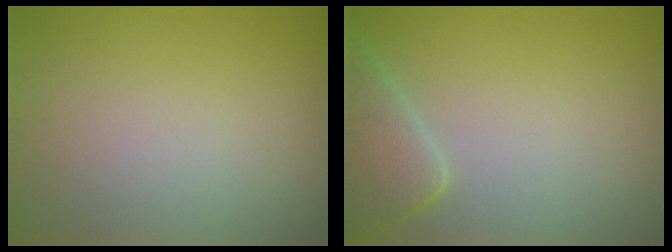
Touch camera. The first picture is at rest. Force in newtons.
{"total": 4.2, "press": 4.2, "slide": 0.4}